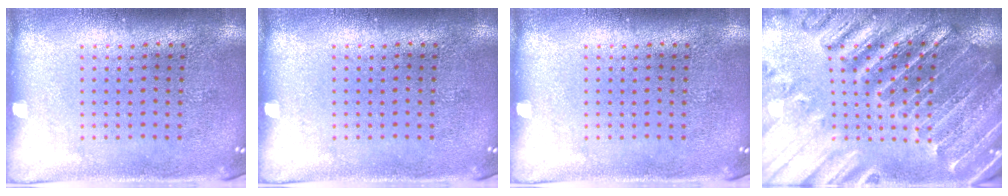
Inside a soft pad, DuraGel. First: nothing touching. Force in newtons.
{"total": 0.0}
{"total": 0.0}
{"total": 2.8, "press": 2.8, "slide": 0.4}